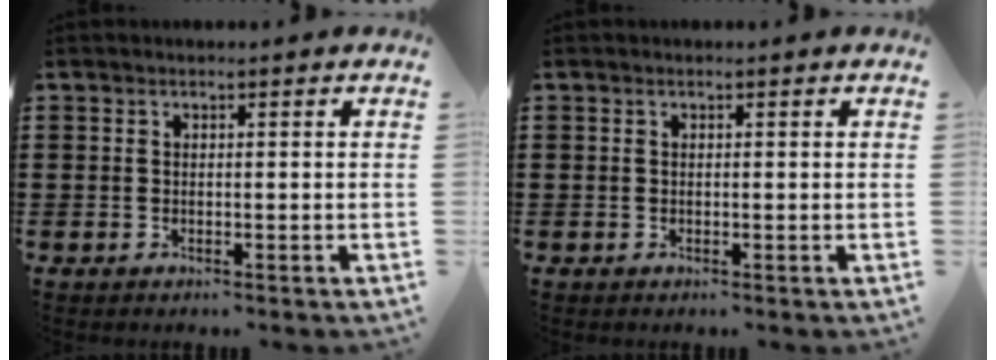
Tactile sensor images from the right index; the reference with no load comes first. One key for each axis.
{"total": 0.0}